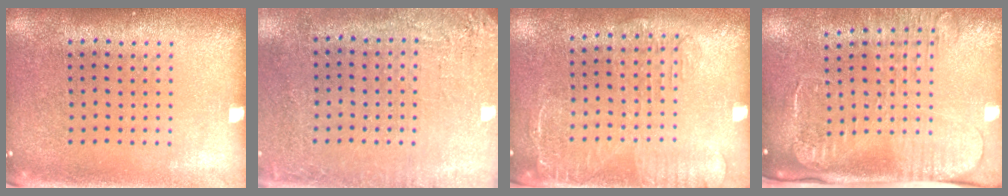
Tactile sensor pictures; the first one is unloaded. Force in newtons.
{"total": 2.7, "press": 2.3, "slide": 1.3}
{"total": 1.7, "press": 1.3, "slide": 1.0}
{"total": 2.6, "press": 2.1, "slide": 1.7}